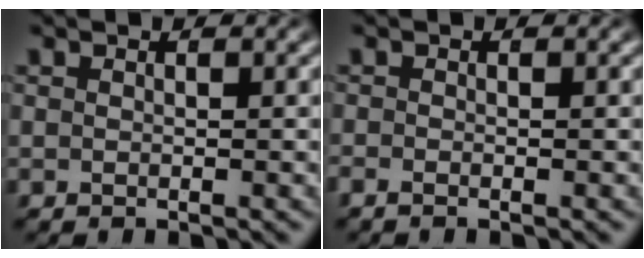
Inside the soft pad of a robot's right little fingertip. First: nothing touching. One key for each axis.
{"total": 1.1, "fx": -1.0, "fy": 0.3, "fz": 0.3, "tx": -0.011, "ty": -0.008, "tz": -0.016}